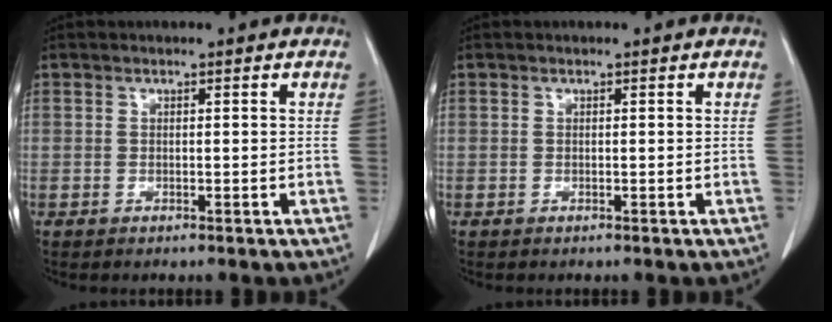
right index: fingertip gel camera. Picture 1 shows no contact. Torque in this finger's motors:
{"motor_torque": [0.00, 0.00, 0.03, 0.00]}